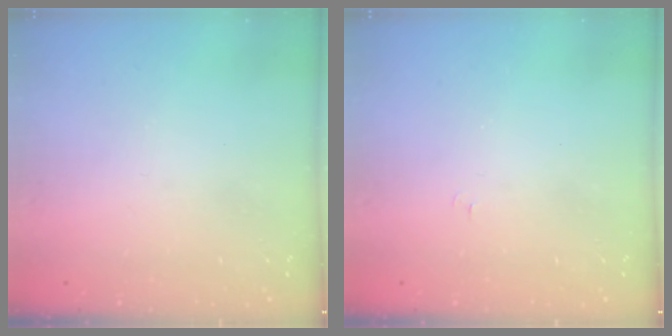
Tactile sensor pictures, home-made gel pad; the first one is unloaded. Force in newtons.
{"total": 3.7, "press": 3.7, "slide": 0.5}